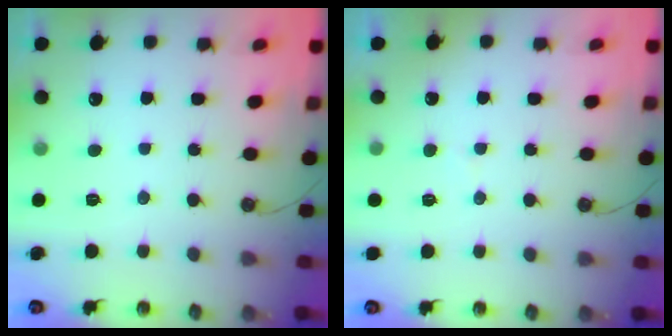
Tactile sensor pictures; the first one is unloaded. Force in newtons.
{"total": 3.8, "press": 3.8, "slide": 0.4}